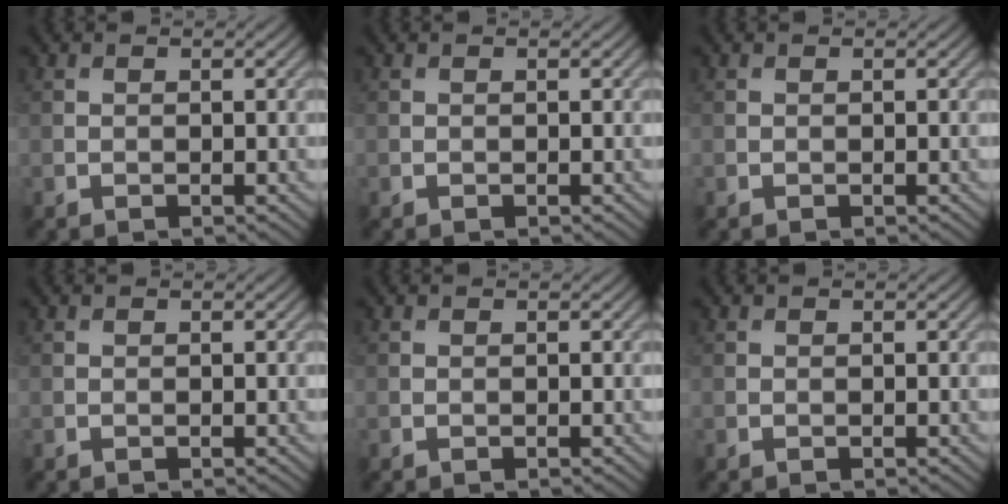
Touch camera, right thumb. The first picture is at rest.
{"total": 0.0}
{"total": 0.0}
{"total": 0.0}
{"total": 0.0}
{"total": 0.0}